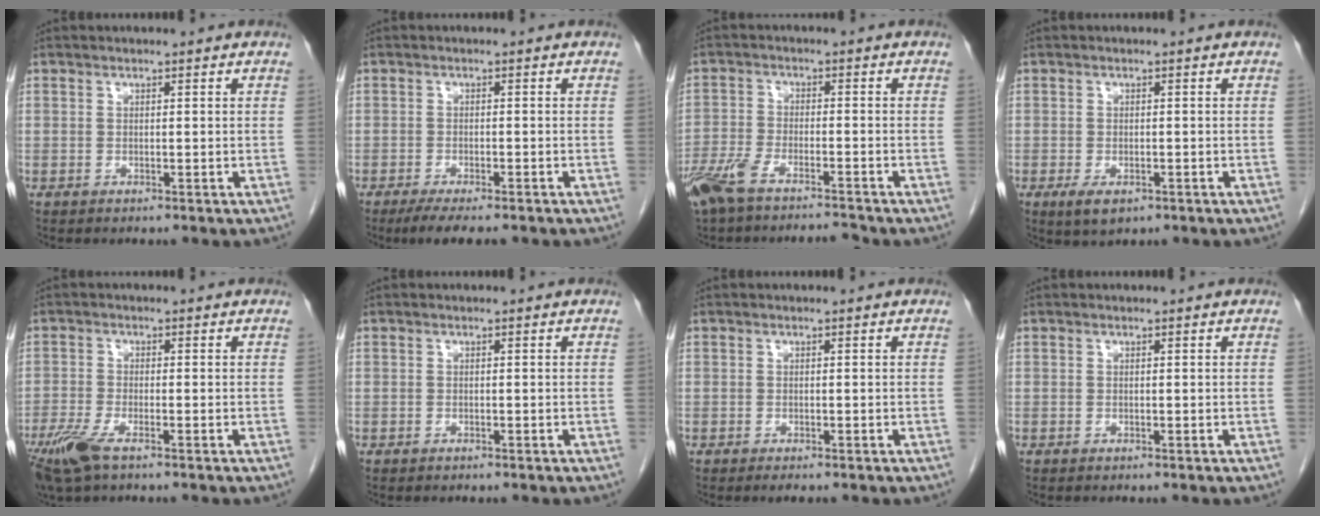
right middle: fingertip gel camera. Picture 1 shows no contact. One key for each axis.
{"total": 5.9, "fx": -4.6, "fy": 1.2, "fz": 3.5, "tx": -0.050, "ty": -0.011, "tz": -0.070}
{"total": 8.2, "fx": -6.9, "fy": 1.6, "fz": 4.2, "tx": -0.085, "ty": -0.009, "tz": -0.125}
{"total": 3.3, "fx": -1.6, "fy": 1.6, "fz": 2.4, "tx": -0.045, "ty": -0.005, "tz": -0.018}
{"total": 6.3, "fx": -4.1, "fy": 1.6, "fz": 4.5, "tx": -0.098, "ty": -0.017, "tz": -0.078}
{"total": 0.0}
{"total": 1.1, "fx": -0.8, "fy": 0.3, "fz": 0.7, "tx": -0.010, "ty": -0.002, "tz": -0.009}
{"total": 0.0}